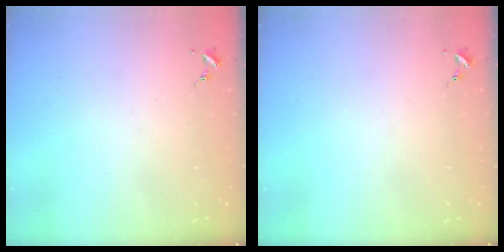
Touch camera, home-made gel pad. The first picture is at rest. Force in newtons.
{"total": 0.0}